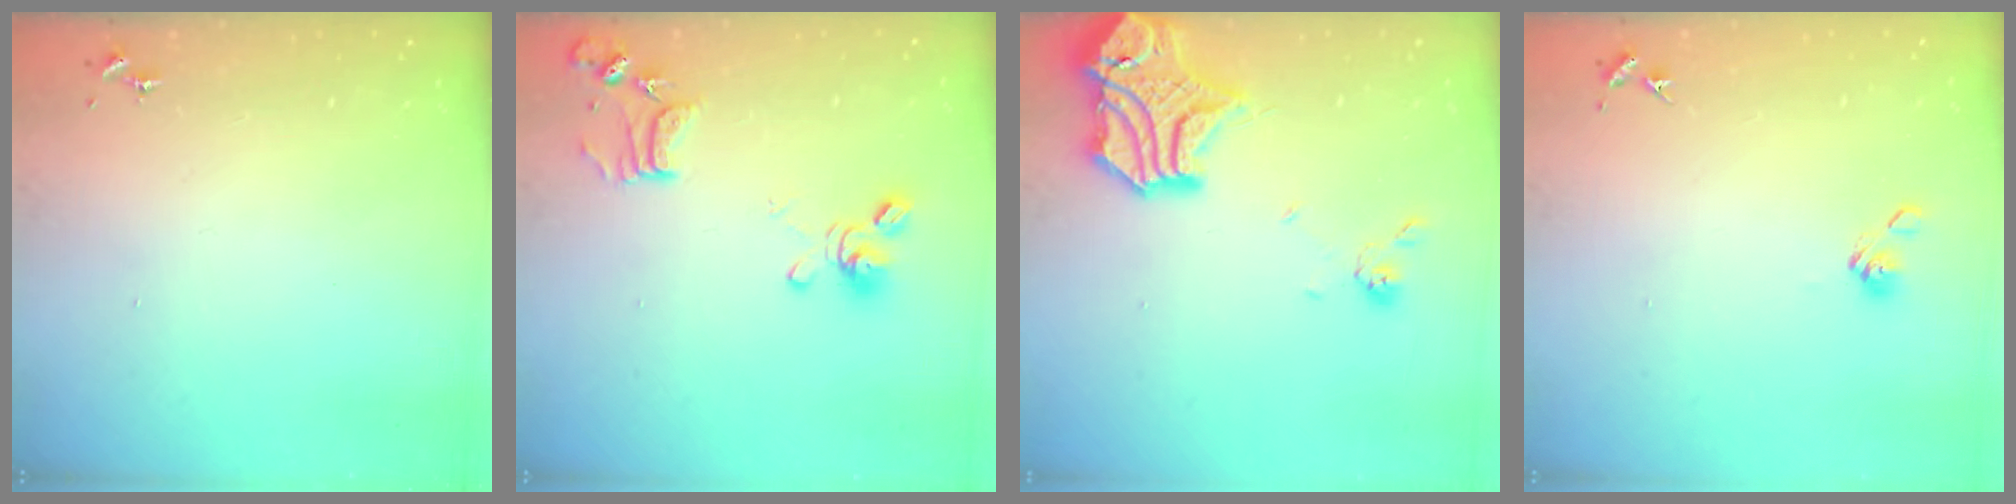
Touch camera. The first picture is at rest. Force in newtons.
{"total": 13.1, "press": 13.0, "slide": 1.3}
{"total": 18.4, "press": 18.3, "slide": 2.2}
{"total": 5.2, "press": 4.8, "slide": 2.1}